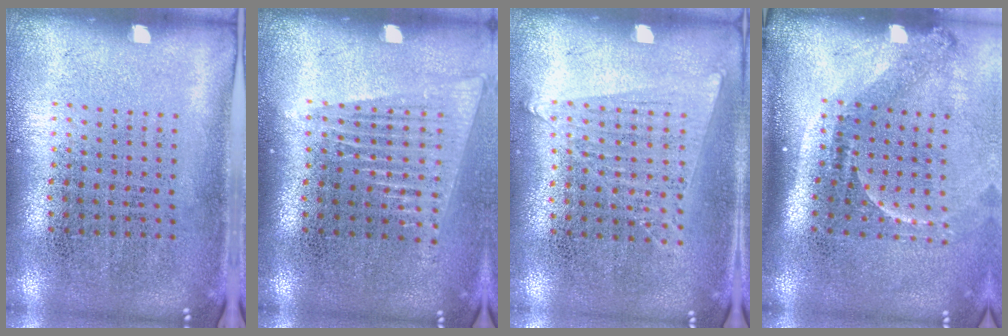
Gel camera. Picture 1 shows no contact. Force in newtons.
{"total": 1.4, "press": 1.3, "slide": 0.6}
{"total": 1.1, "press": 1.0, "slide": 0.4}
{"total": 2.2, "press": 1.5, "slide": 1.6}